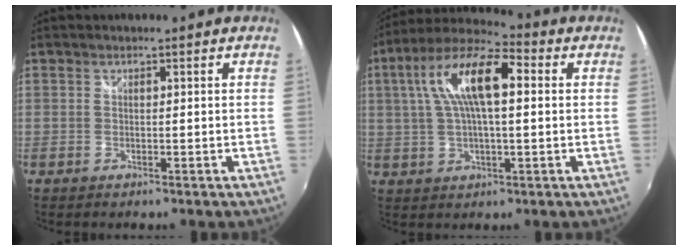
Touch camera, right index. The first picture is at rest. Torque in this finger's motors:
{"motor_torque": [0.50, 0.00, 0.51, 0.21]}